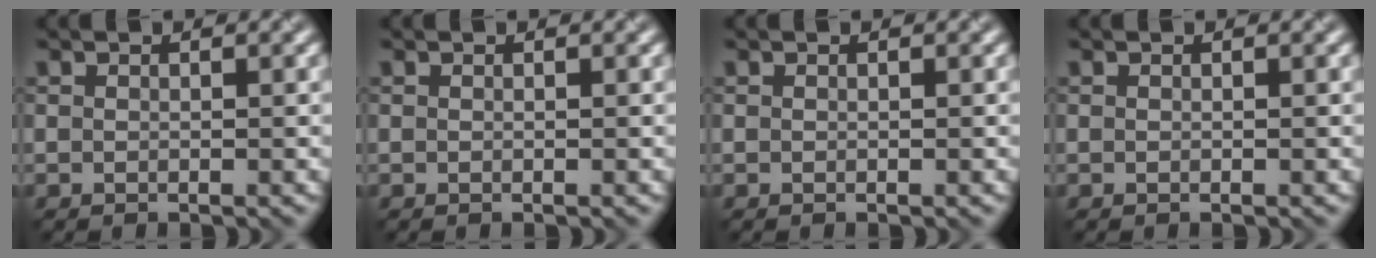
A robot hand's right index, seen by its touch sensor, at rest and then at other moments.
{"total": 0.0}
{"total": 0.0}
{"total": 0.0}